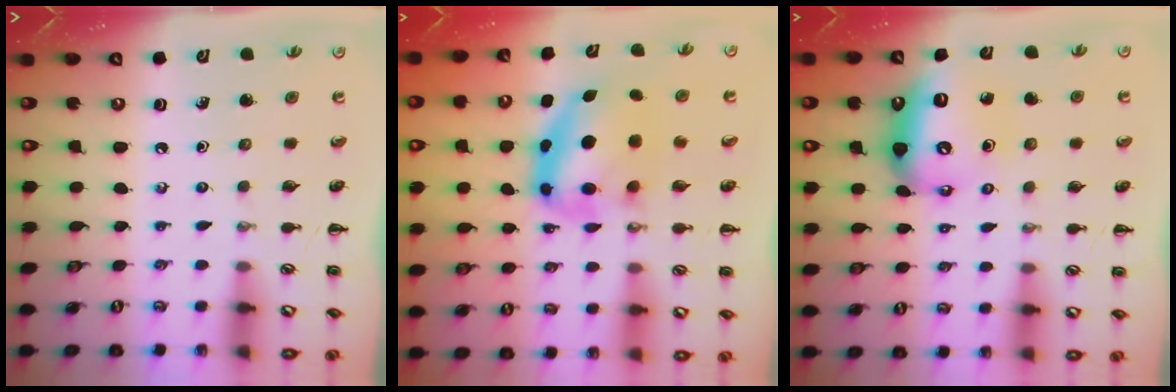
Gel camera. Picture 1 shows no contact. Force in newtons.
{"total": 7.9, "press": 7.7, "slide": 1.8}
{"total": 10.8, "press": 10.7, "slide": 1.3}